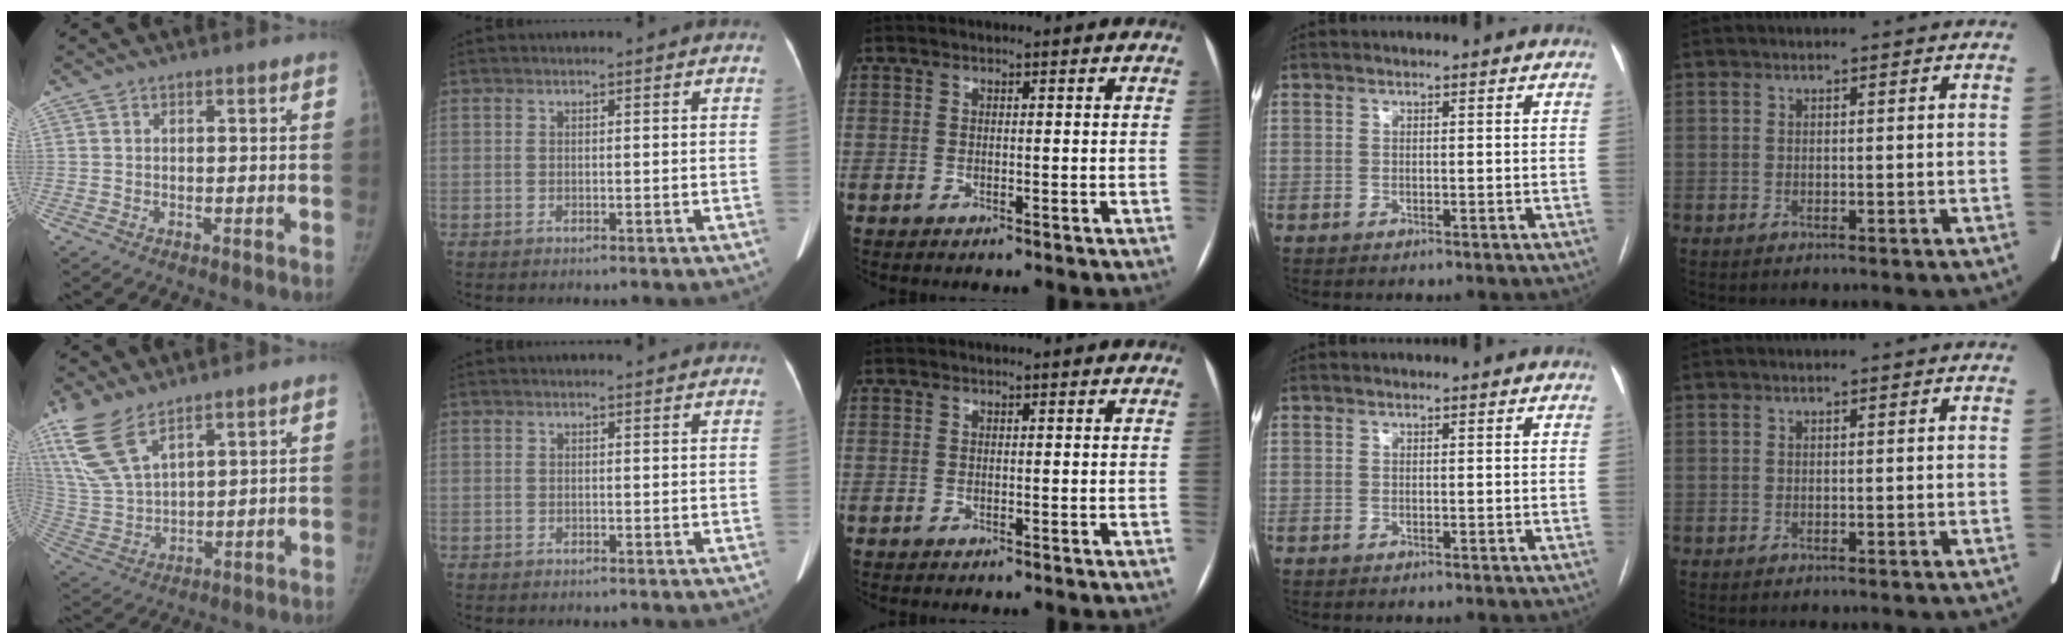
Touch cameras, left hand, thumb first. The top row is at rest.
{"thumb": {"total": 12.5, "force": [8.4, 5.0, 7.8], "torque": [-0.165, -0.027, 0.181]}, "index": {"total": 2.3, "force": [2.3, 0.4, 0.4], "torque": [-0.009, 0.021, 0.027]}}